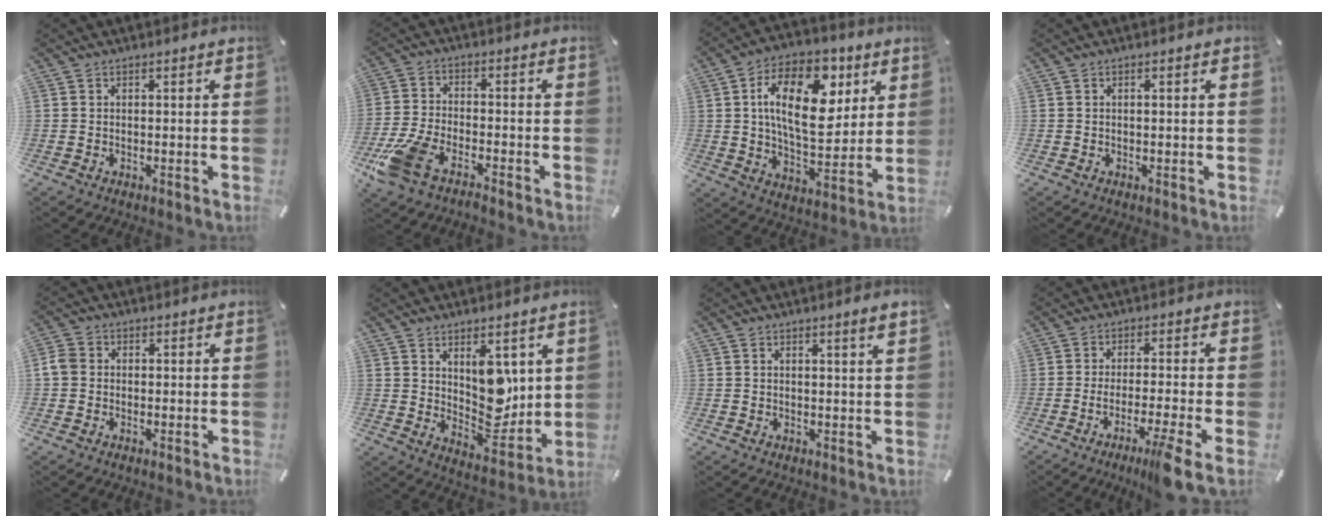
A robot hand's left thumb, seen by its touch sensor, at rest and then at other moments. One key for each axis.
{"total": 10.0, "fx": -6.8, "fy": 4.1, "fz": 6.0, "tx": -0.139, "ty": 0.018, "tz": -0.132}
{"total": 20.1, "fx": 6.1, "fy": 11.5, "fz": 15.2, "tx": -0.254, "ty": -0.007, "tz": 0.101}
{"total": 0.8, "fx": 0.1, "fy": 0.1, "fz": 0.8, "tx": -0.014, "ty": 0.000, "tz": 0.001}
{"total": 3.0, "fx": -0.4, "fy": 2.6, "fz": 1.5, "tx": -0.032, "ty": 0.007, "tz": -0.010}
{"total": 9.9, "fx": 4.0, "fy": 6.6, "fz": 6.3, "tx": -0.073, "ty": -0.042, "tz": 0.075}
{"total": 2.2, "fx": 1.3, "fy": 0.0, "fz": 1.8, "tx": -0.035, "ty": 0.000, "tz": 0.021}
{"total": 8.1, "fx": -4.1, "fy": 0.1, "fz": 7.0, "tx": -0.117, "ty": -0.002, "tz": -0.071}